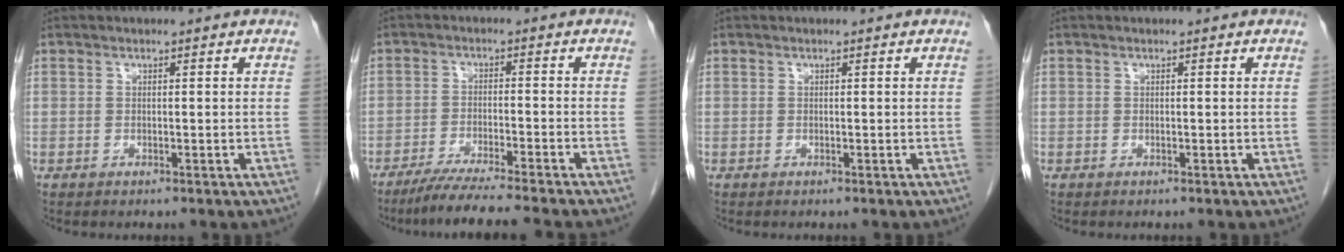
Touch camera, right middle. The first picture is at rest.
{"total": 9.6, "force": [-8.2, -1.4, 4.8], "torque": [-0.057, -0.032, -0.132]}
{"total": 0.0}
{"total": 0.0}